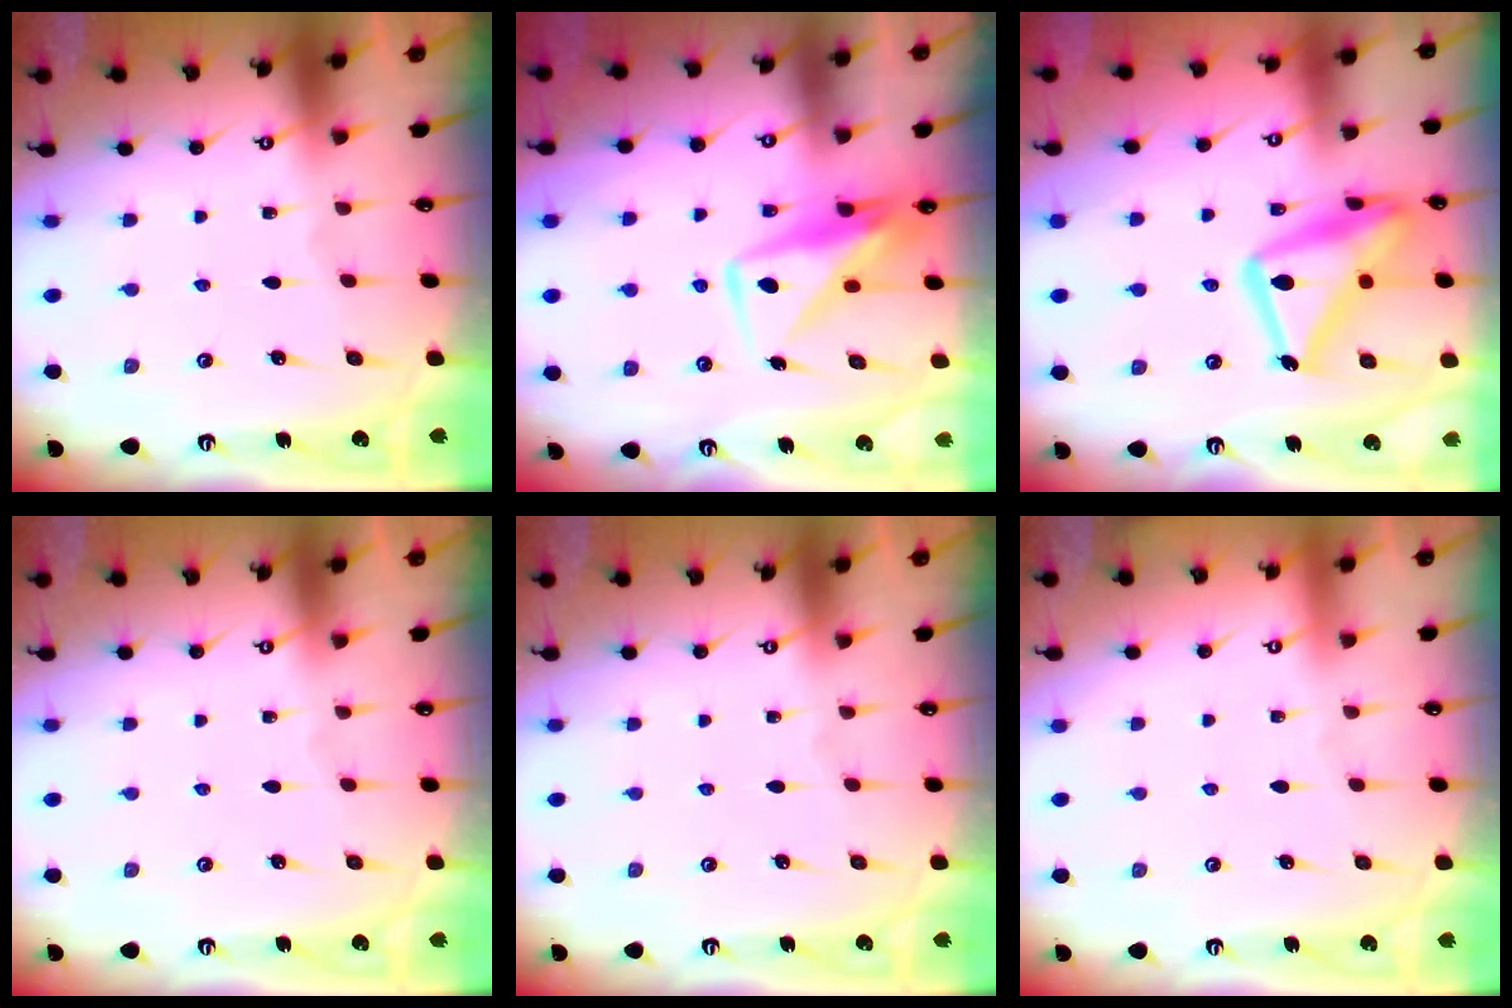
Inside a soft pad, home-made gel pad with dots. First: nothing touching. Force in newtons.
{"total": 9.2, "press": 9.1, "slide": 1.0}
{"total": 20.3, "press": 20.3, "slide": 1.4}
{"total": 0.0}
{"total": 0.0}
{"total": 3.9, "press": 3.9, "slide": 0.1}